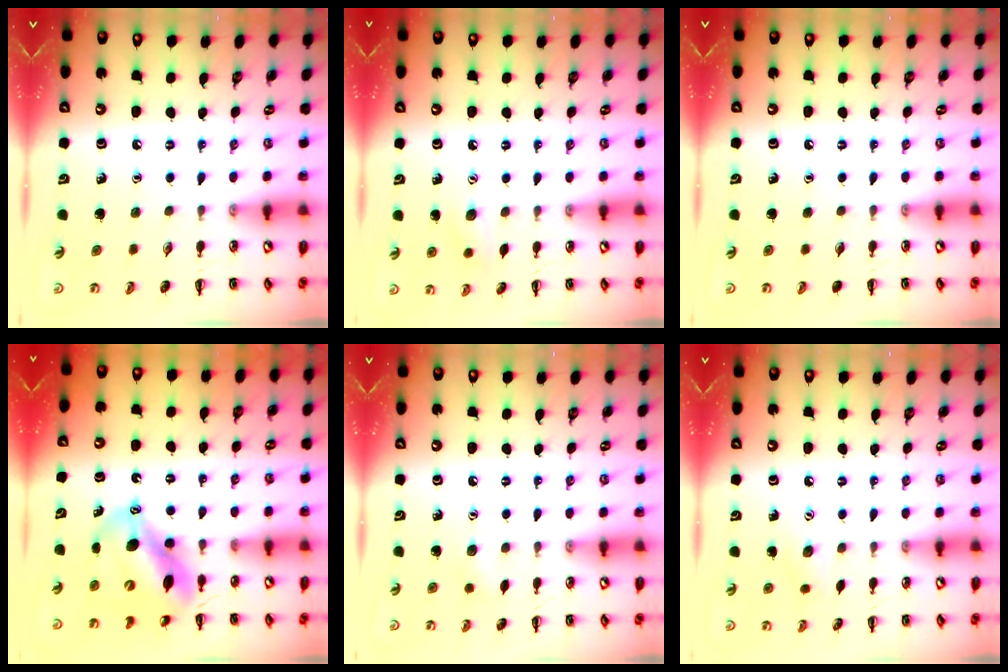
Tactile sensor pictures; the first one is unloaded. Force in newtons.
{"total": 7.7, "press": 7.5, "slide": 2.0}
{"total": 0.0}
{"total": 11.1, "press": 10.8, "slide": 2.7}
{"total": 5.0, "press": 4.9, "slide": 1.0}
{"total": 6.5, "press": 6.4, "slide": 1.1}